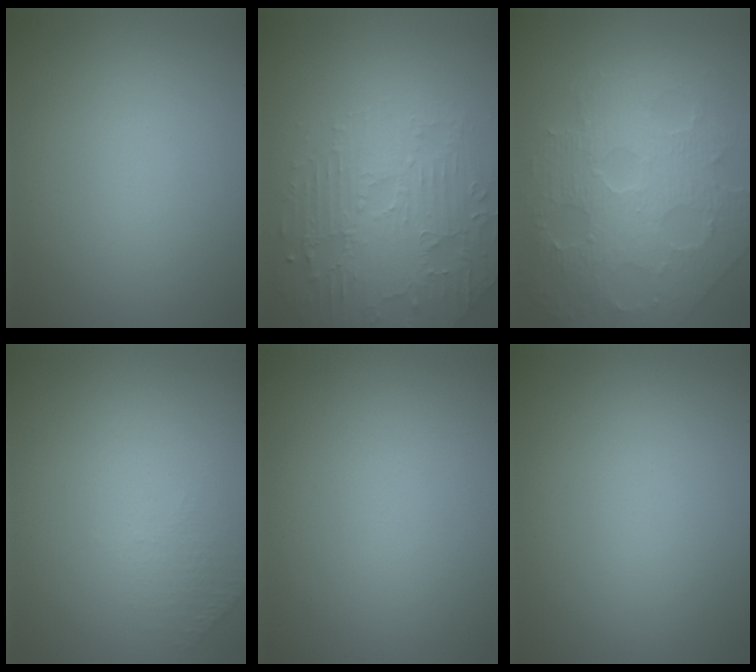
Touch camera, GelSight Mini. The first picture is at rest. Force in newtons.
{"total": 4.7, "press": 3.9, "slide": 2.6}
{"total": 7.9, "press": 5.5, "slide": 5.7}
{"total": 1.0, "press": 0.5, "slide": 0.9}
{"total": 0.0}
{"total": 0.0}